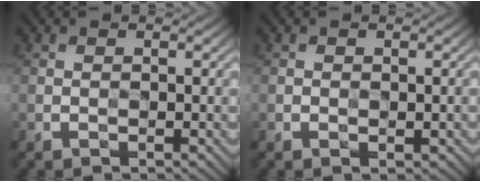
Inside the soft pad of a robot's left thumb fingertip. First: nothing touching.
{"total": 0.8, "force": [-0.1, 0.6, 0.5], "torque": [-0.004, -0.005, -0.002]}